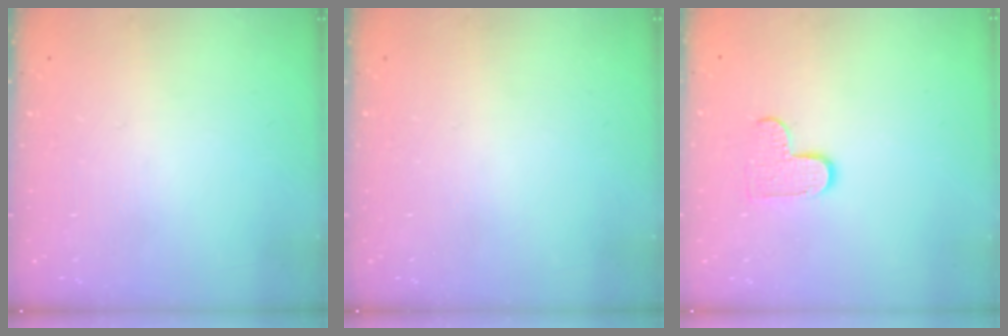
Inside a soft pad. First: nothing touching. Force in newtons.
{"total": 0.0}
{"total": 7.4, "press": 7.4, "slide": 0.4}